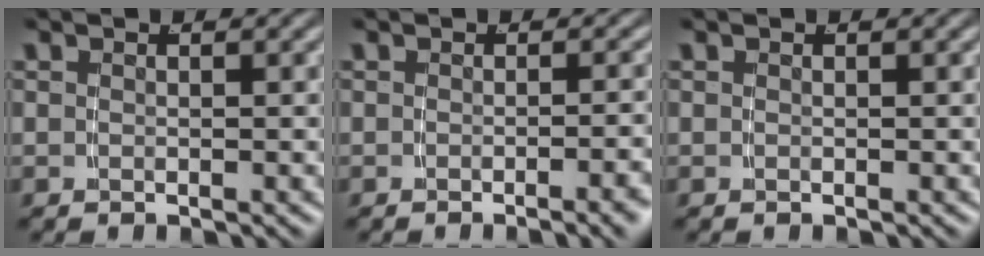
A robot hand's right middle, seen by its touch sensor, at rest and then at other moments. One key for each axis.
{"total": 1.8, "fx": -1.3, "fy": -0.3, "fz": 1.2, "tx": -0.014, "ty": 0.010, "tz": -0.024}
{"total": 0.0}